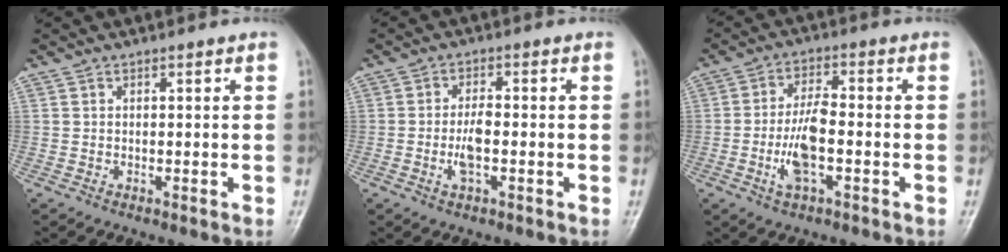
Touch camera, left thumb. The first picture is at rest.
{"total": 4.4, "force": [-1.1, 1.8, 3.9], "torque": [-0.075, 0.007, -0.021]}
{"total": 8.1, "force": [-2.1, 3.2, 7.2], "torque": [-0.143, 0.014, -0.040]}